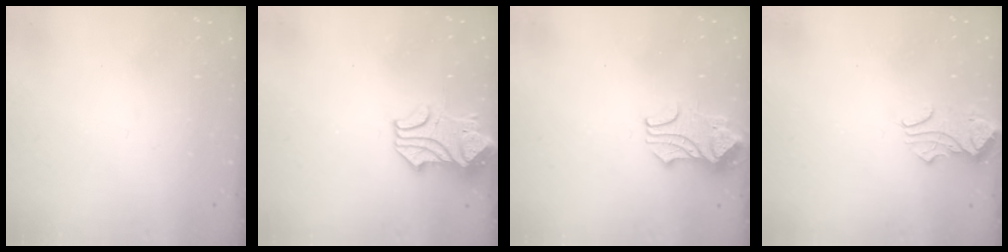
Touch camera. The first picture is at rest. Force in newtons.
{"total": 1.6, "press": 1.4, "slide": 0.9}
{"total": 2.2, "press": 2.1, "slide": 0.8}
{"total": 1.0, "press": 0.8, "slide": 0.5}